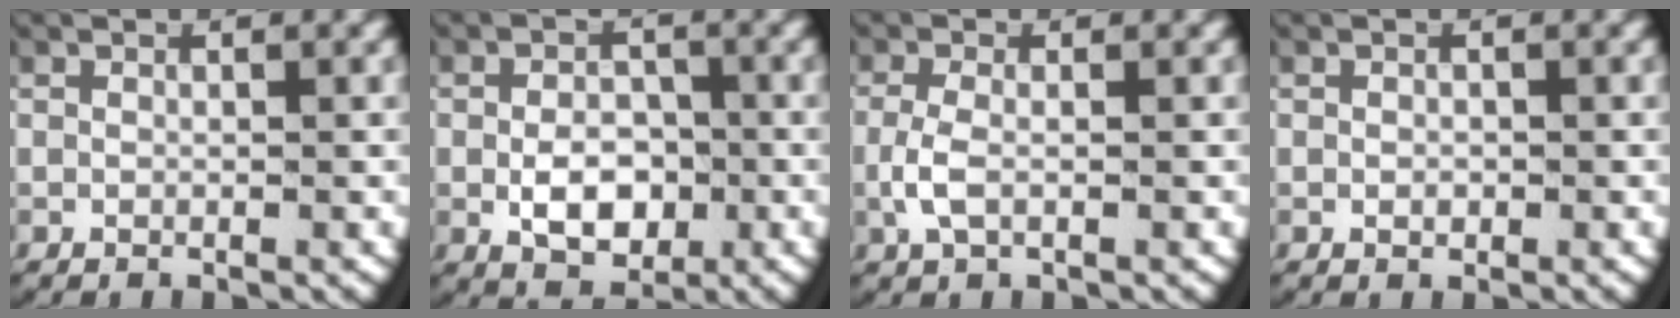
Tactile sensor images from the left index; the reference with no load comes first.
{"total": 4.3, "force": [-1.0, 3.0, 2.9], "torque": [-0.049, -0.018, -0.009]}
{"total": 2.2, "force": [-0.4, 1.0, 1.9], "torque": [-0.056, -0.009, -0.003]}
{"total": 0.6, "force": [-0.3, 0.4, 0.4], "torque": [-0.015, -0.010, 0.001]}